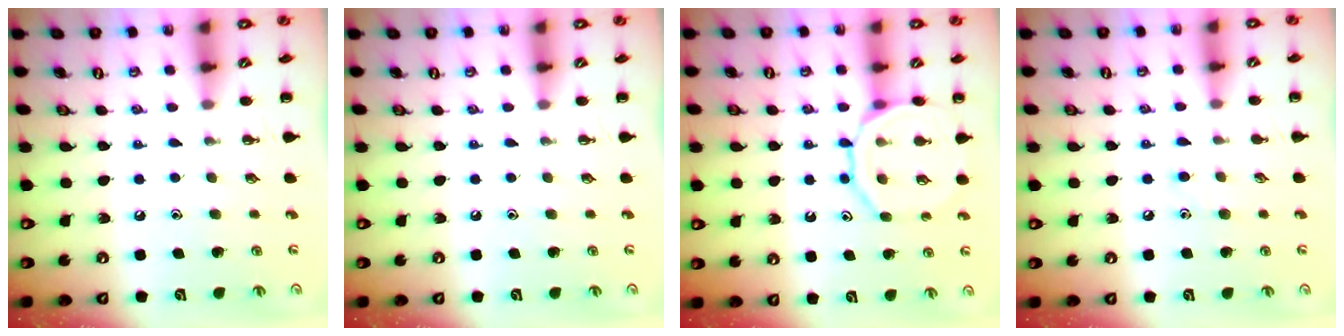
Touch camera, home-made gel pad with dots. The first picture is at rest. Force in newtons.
{"total": 0.0}
{"total": 12.8, "press": 12.7, "slide": 1.6}
{"total": 5.0, "press": 4.8, "slide": 1.3}